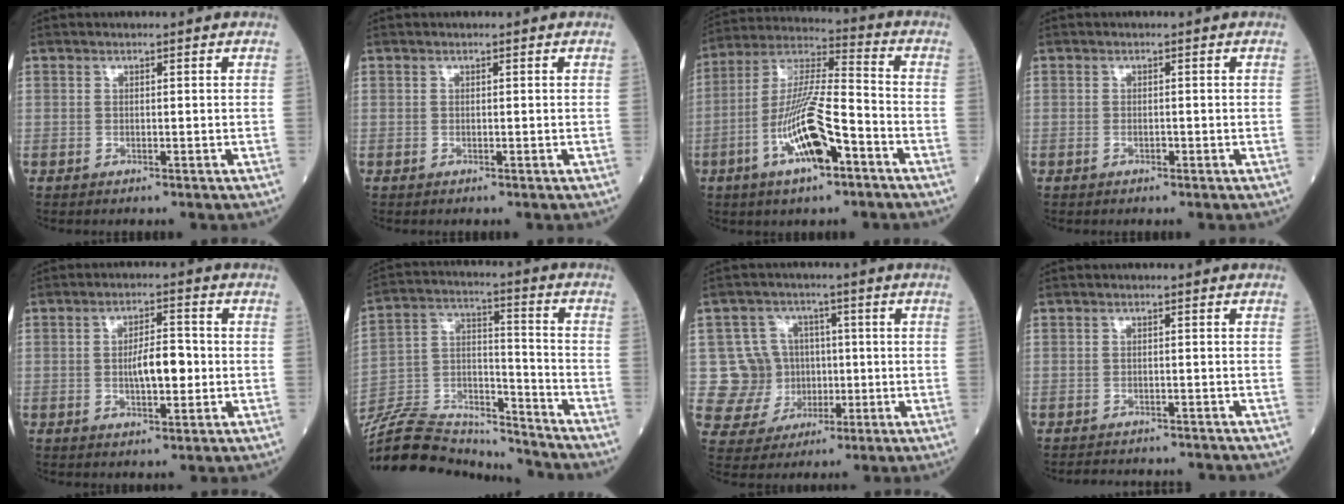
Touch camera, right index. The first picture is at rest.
{"total": 0.0}
{"total": 13.9, "force": [-5.7, 2.6, 12.4], "torque": [-0.247, -0.001, -0.103]}
{"total": 0.6, "force": [-0.4, 0.0, 0.5], "torque": [-0.012, 0.000, -0.005]}
{"total": 5.8, "force": [-0.6, 1.9, 5.4], "torque": [-0.095, 0.007, -0.009]}
{"total": 21.9, "force": [-20.8, 4.1, 5.6], "torque": [-0.147, 0.013, -0.347]}
{"total": 8.3, "force": [0.1, 8.3, 1.1], "torque": [-0.025, 0.024, 0.012]}
{"total": 7.0, "force": [-6.7, 1.3, 1.3], "torque": [-0.016, -0.001, -0.085]}